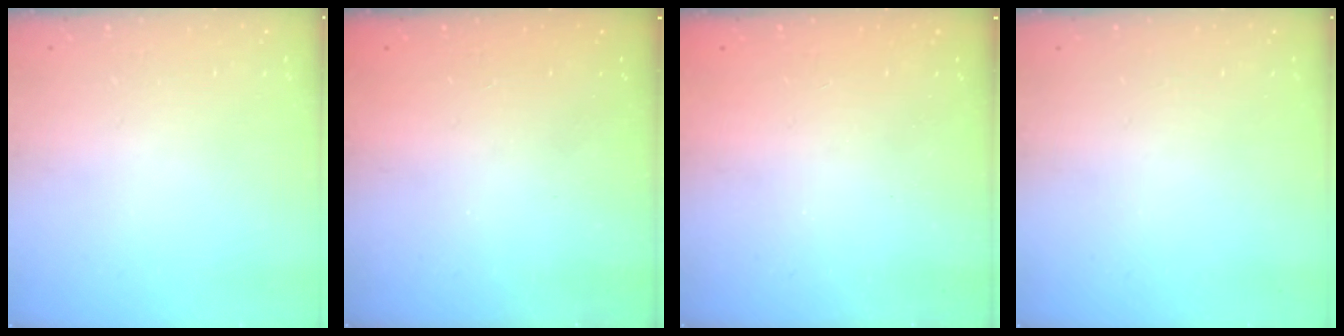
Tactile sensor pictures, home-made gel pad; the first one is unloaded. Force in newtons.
{"total": 2.3, "press": 2.2, "slide": 0.8}
{"total": 2.3, "press": 2.1, "slide": 0.8}
{"total": 0.0}